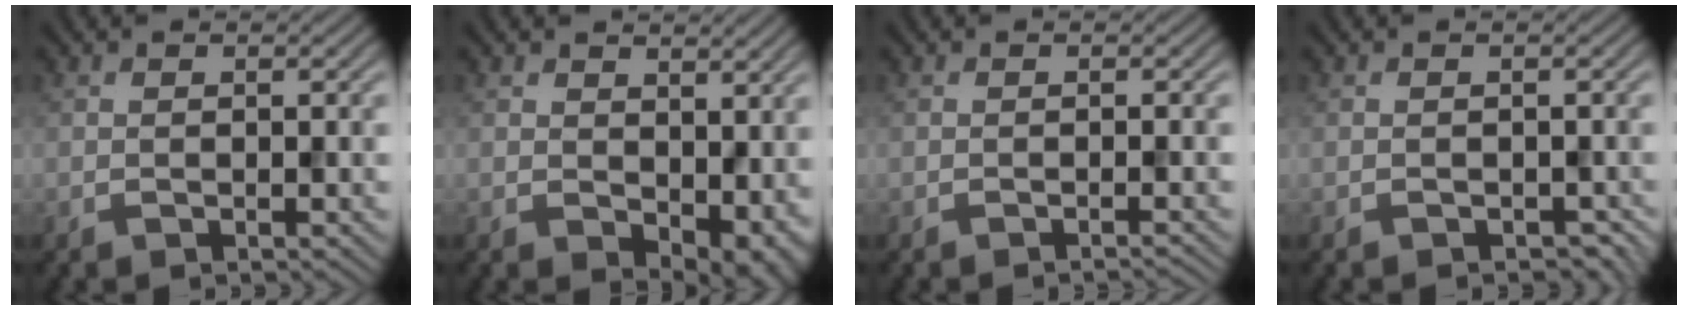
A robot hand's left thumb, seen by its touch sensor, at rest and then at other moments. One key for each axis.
{"total": 6.5, "fx": 0.5, "fy": 4.2, "fz": 4.9, "tx": -0.071, "ty": -0.026, "tz": 0.023}
{"total": 0.9, "fx": -0.7, "fy": 0.1, "fz": 0.6, "tx": -0.002, "ty": 0.000, "tz": -0.018}
{"total": 1.2, "fx": -1.0, "fy": 0.6, "fz": 0.4, "tx": -0.006, "ty": -0.009, "tz": -0.014}